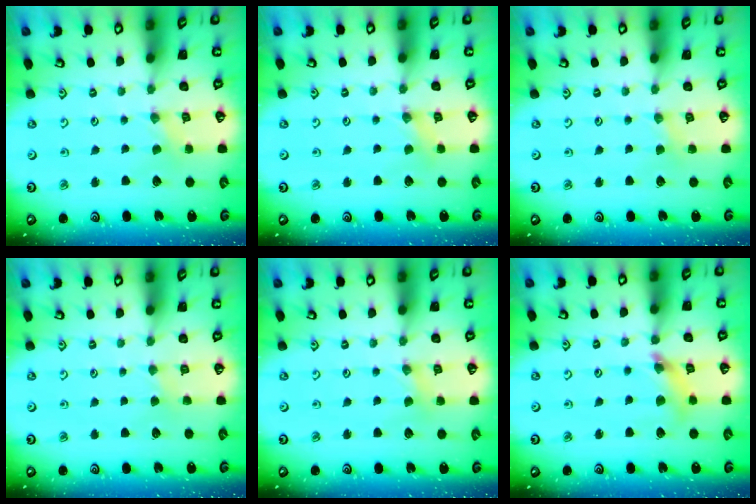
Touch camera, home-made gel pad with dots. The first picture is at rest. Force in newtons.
{"total": 2.5, "press": 2.4, "slide": 0.4}
{"total": 1.9, "press": 1.8, "slide": 0.3}
{"total": 2.0, "press": 2.0, "slide": 0.3}
{"total": 2.5, "press": 2.5, "slide": 0.4}
{"total": 9.4, "press": 9.4, "slide": 1.2}